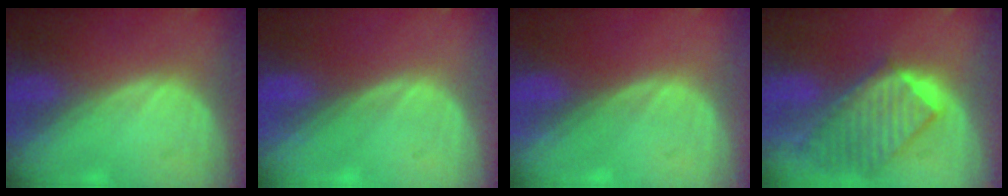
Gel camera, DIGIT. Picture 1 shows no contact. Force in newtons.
{"total": 0.0}
{"total": 0.0}
{"total": 9.7, "press": 8.5, "slide": 4.7}